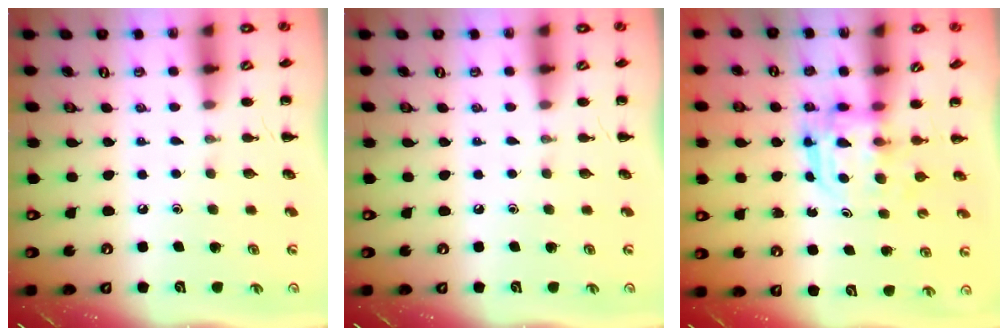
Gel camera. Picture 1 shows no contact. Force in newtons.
{"total": 0.0}
{"total": 3.2, "press": 3.2, "slide": 0.2}